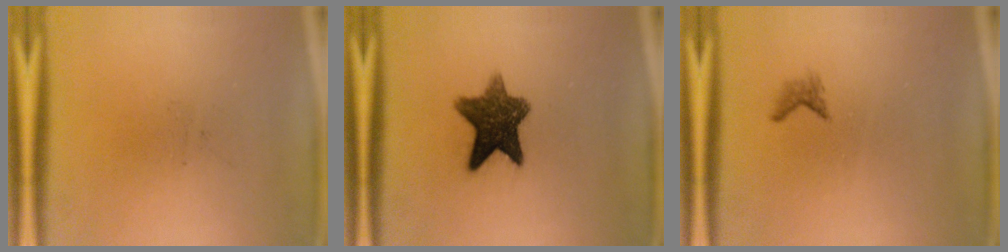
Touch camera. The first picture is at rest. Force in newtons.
{"total": 9.9}
{"total": 1.0}